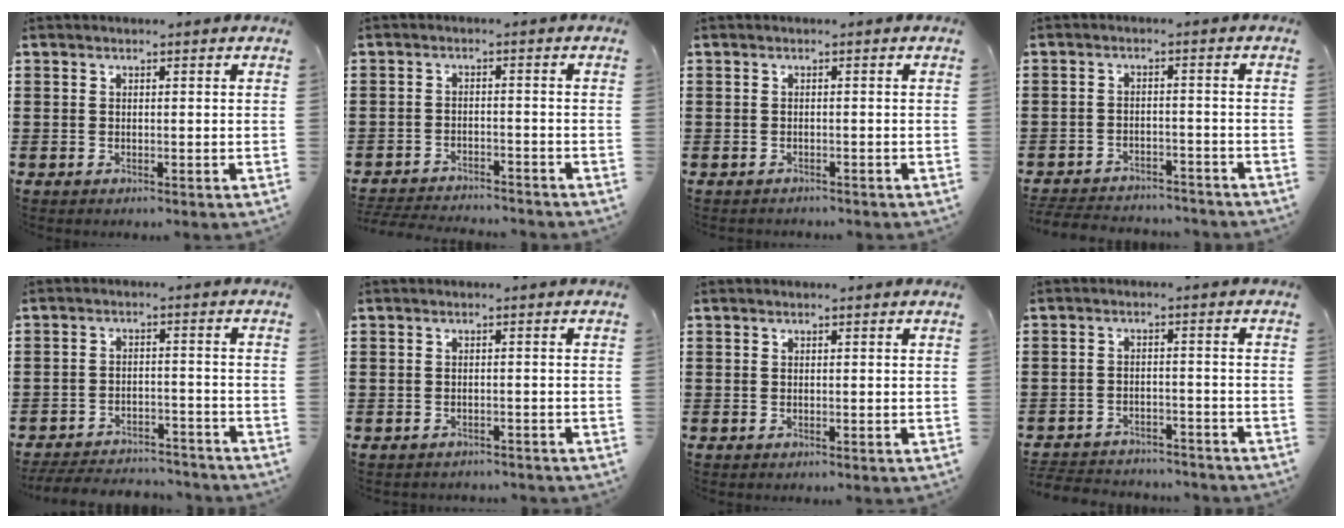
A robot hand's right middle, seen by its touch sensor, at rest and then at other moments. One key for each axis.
{"total": 3.4, "fx": -3.4, "fy": 0.1, "fz": 0.3, "tx": -0.016, "ty": -0.004, "tz": -0.073}
{"total": 0.8, "fx": -0.8, "fy": 0.0, "fz": 0.0, "tx": -0.003, "ty": -0.002, "tz": -0.015}
{"total": 3.8, "fx": -3.7, "fy": 0.4, "fz": 0.3, "tx": -0.016, "ty": -0.003, "tz": -0.081}
{"total": 4.8, "fx": -4.7, "fy": 0.6, "fz": 0.6, "tx": -0.016, "ty": 0.004, "tz": -0.098}
{"total": 1.0, "fx": -1.0, "fy": 0.1, "fz": 0.0, "tx": -0.005, "ty": -0.002, "tz": -0.021}
{"total": 0.0}
{"total": 3.4, "fx": -3.4, "fy": 0.5, "fz": 0.1, "tx": -0.008, "ty": 0.000, "tz": -0.071}